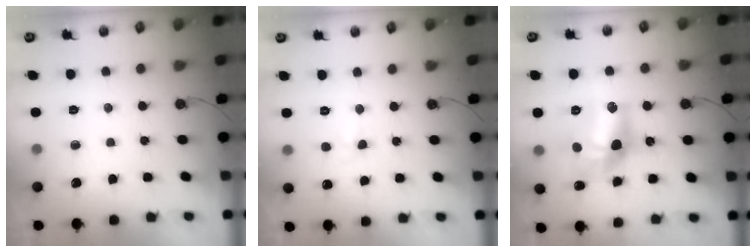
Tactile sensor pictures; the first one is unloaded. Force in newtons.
{"total": 4.0, "press": 3.6, "slide": 1.7}
{"total": 15.6, "press": 15.5, "slide": 1.0}